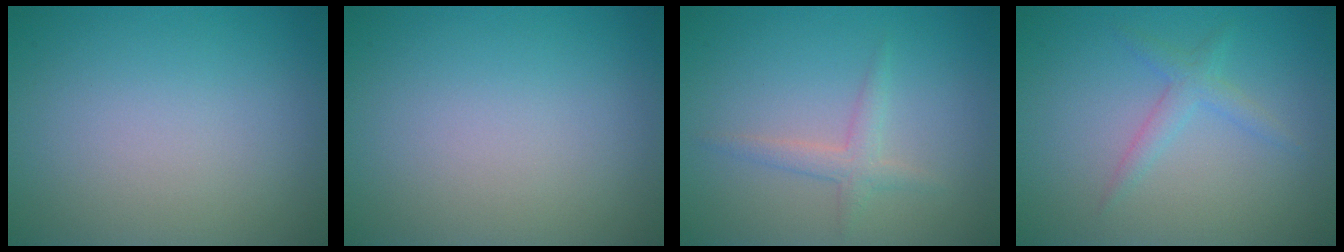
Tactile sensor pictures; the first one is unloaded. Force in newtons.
{"total": 0.0}
{"total": 2.3, "press": 2.3, "slide": 0.1}
{"total": 1.7, "press": 1.7, "slide": 0.1}